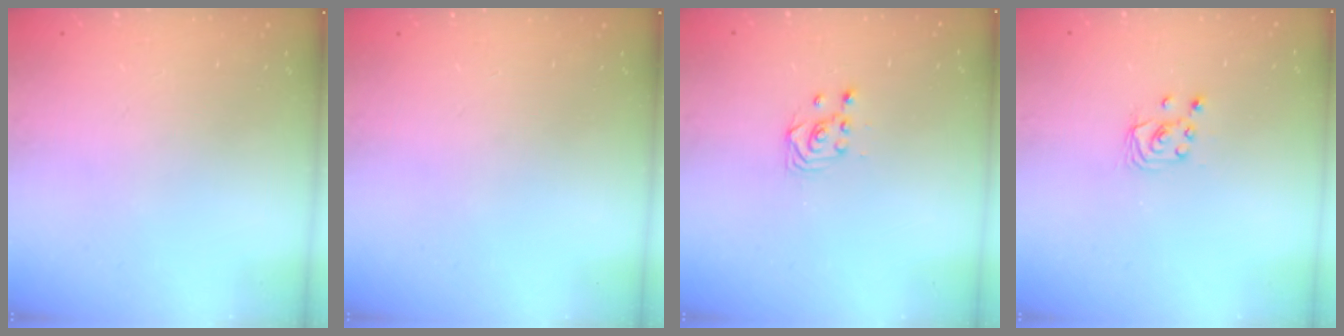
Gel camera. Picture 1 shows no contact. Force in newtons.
{"total": 0.0}
{"total": 3.4, "press": 3.4, "slide": 0.5}
{"total": 2.4, "press": 2.4, "slide": 0.2}